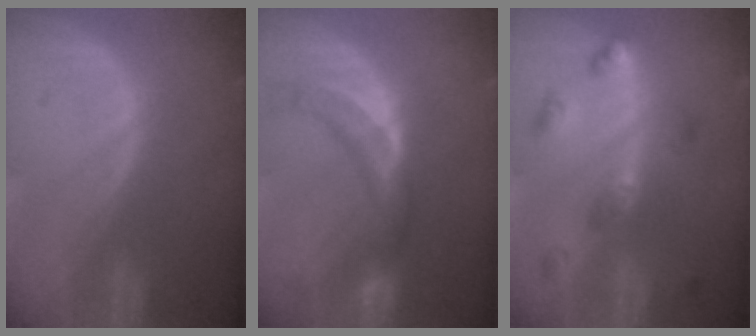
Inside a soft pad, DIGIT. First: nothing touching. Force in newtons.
{"total": 10.3, "press": 9.5, "slide": 4.0}
{"total": 6.4, "press": 5.7, "slide": 2.8}